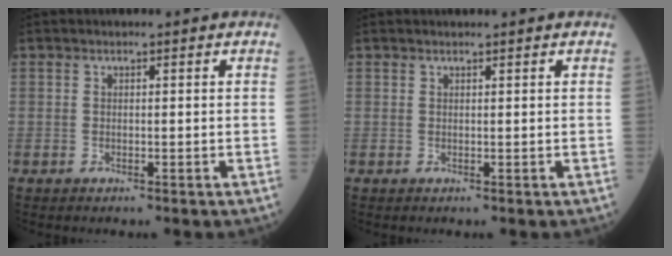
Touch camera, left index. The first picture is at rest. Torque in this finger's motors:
{"motor_torque": [0.02, 0.08, -0.20, -0.07]}